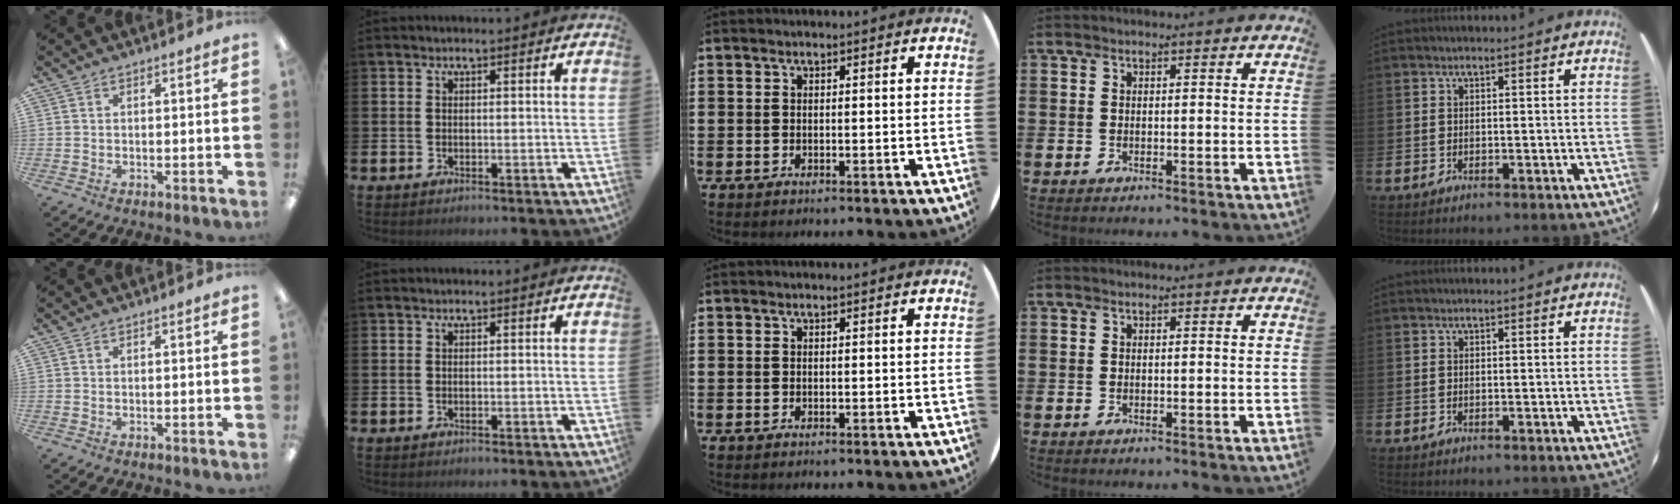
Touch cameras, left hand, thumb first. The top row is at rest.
{}